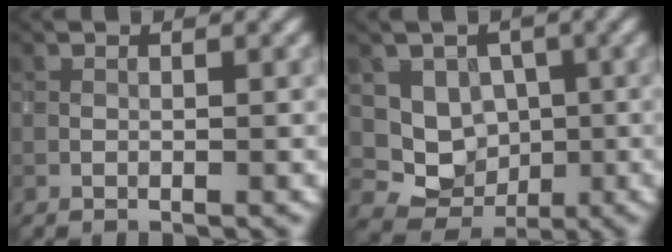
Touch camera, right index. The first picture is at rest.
{"total": 5.2, "force": [0.8, 4.7, 2.0], "torque": [-0.015, -0.008, 0.004]}